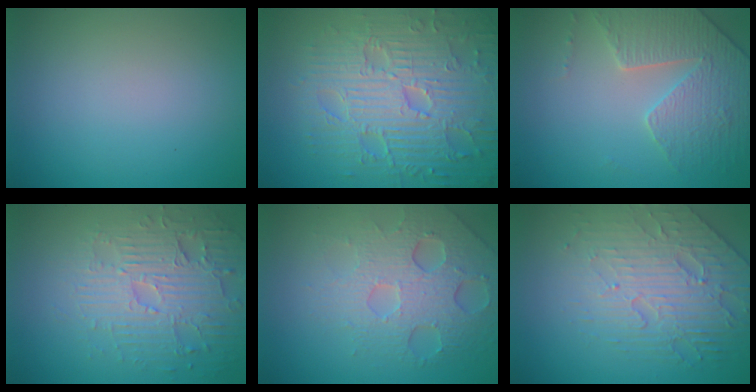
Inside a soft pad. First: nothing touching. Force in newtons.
{"total": 9.6, "press": 6.9, "slide": 6.7}
{"total": 3.9, "press": 3.8, "slide": 1.1}
{"total": 4.7, "press": 4.3, "slide": 1.9}
{"total": 6.2, "press": 4.7, "slide": 4.1}
{"total": 5.0, "press": 4.4, "slide": 2.5}